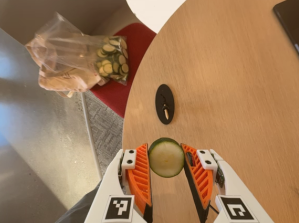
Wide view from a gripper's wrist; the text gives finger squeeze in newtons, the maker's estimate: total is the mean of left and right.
{"total": 8.7, "left": 8.5, "right": 9.0}